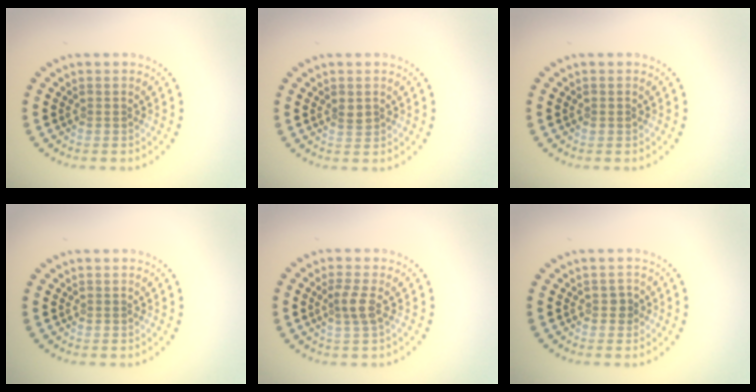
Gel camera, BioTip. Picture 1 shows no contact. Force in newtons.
{"total": 1.1, "press": 1.1, "slide": 0.2}
{"total": 0.6, "press": 0.6, "slide": 0.1}
{"total": 0.0}
{"total": 2.0, "press": 1.6, "slide": 1.2}
{"total": 0.9, "press": 0.8, "slide": 0.4}